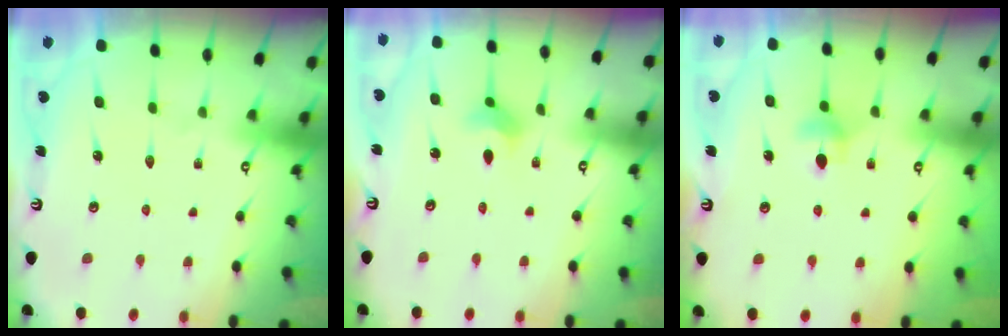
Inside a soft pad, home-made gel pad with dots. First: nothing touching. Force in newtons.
{"total": 2.9, "press": 2.9, "slide": 0.3}
{"total": 5.6, "press": 5.6, "slide": 0.5}